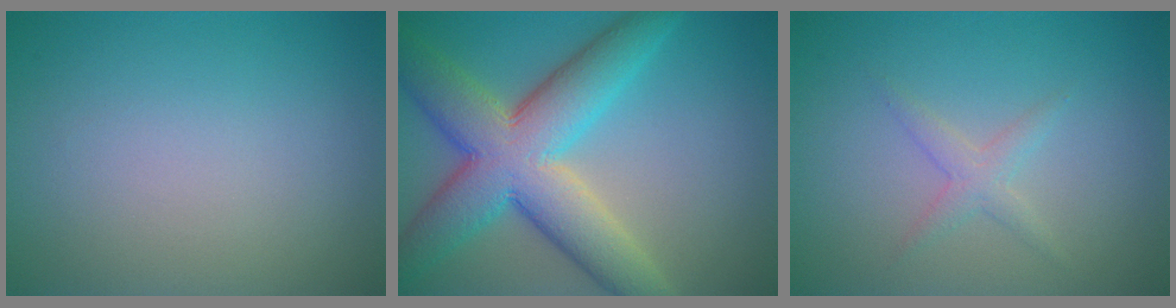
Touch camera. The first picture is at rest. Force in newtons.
{"total": 10.2, "press": 10.2, "slide": 0.2}
{"total": 1.6, "press": 1.6, "slide": 0.1}